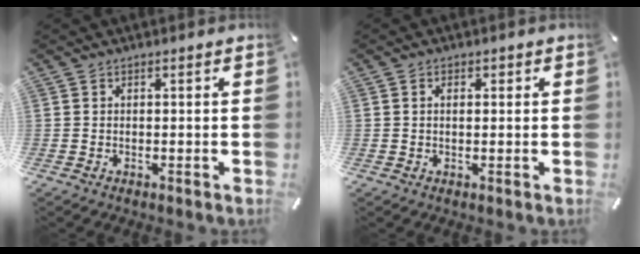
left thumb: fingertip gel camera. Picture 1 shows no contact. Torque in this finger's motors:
{"motor_torque": [0.27, -0.19, 0.06, 0.00, 0.00]}